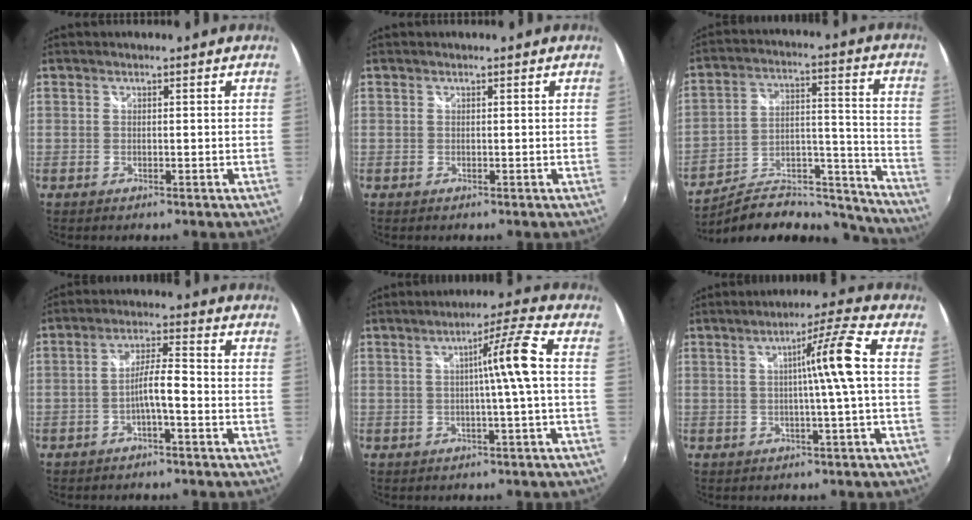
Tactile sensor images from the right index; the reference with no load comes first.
{"total": 0.0}
{"total": 20.1, "force": [-17.7, 6.1, 7.1], "torque": [-0.106, 0.031, -0.249]}
{"total": 4.7, "force": [-2.3, 0.2, 4.1], "torque": [-0.081, 0.011, -0.041]}
{"total": 7.1, "force": [-0.1, -1.6, 6.9], "torque": [-0.105, 0.009, 0.001]}
{"total": 7.7, "force": [0.1, -1.8, 7.5], "torque": [-0.115, 0.009, 0.002]}